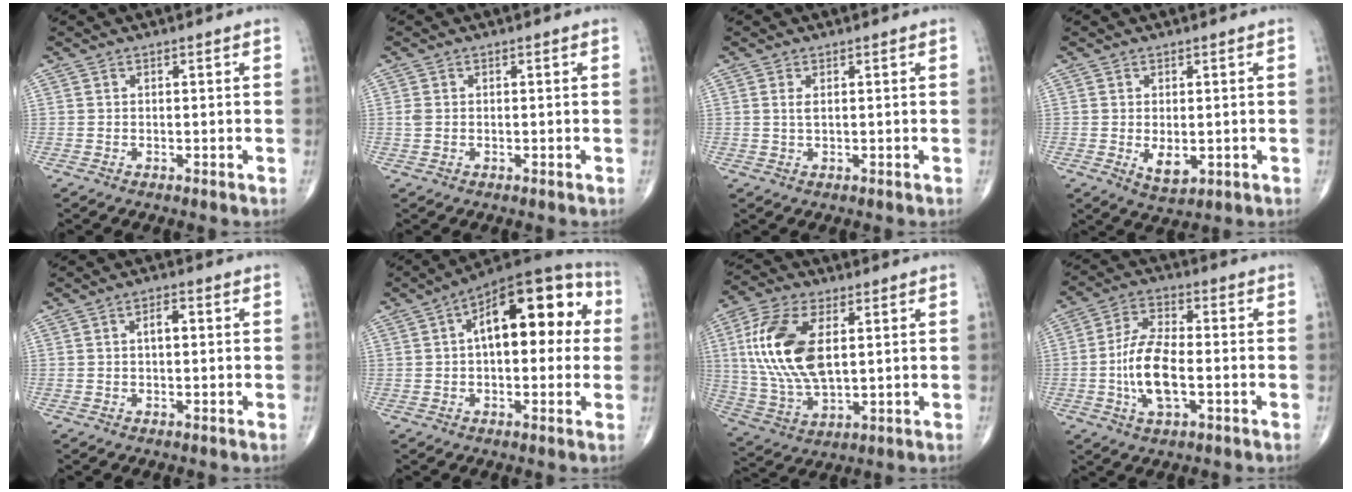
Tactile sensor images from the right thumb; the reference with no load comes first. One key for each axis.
{"total": 1.2, "fx": 0.0, "fy": 0.8, "fz": 0.9, "tx": -0.027, "ty": 0.003, "tz": 0.000}
{"total": 1.4, "fx": 0.4, "fy": 0.5, "fz": 1.2, "tx": -0.027, "ty": 0.000, "tz": 0.012}
{"total": 4.1, "fx": -0.6, "fy": 2.3, "fz": 3.3, "tx": -0.046, "ty": -0.009, "tz": 0.002}
{"total": 2.7, "fx": 0.4, "fy": 1.3, "fz": 2.4, "tx": -0.036, "ty": 0.007, "tz": 0.003}
{"total": 18.7, "fx": 3.6, "fy": 9.1, "fz": 15.9, "tx": -0.195, "ty": 0.039, "tz": 0.042}
{"total": 16.8, "fx": 3.3, "fy": 8.5, "fz": 14.1, "tx": -0.291, "ty": -0.007, "tz": 0.067}
{"total": 10.9, "fx": -2.1, "fy": 4.8, "fz": 9.6, "tx": -0.190, "ty": 0.015, "tz": -0.042}